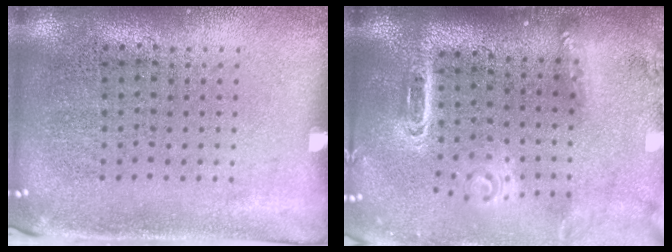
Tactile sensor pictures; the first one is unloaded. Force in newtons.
{"total": 2.9, "press": 2.1, "slide": 2.1}